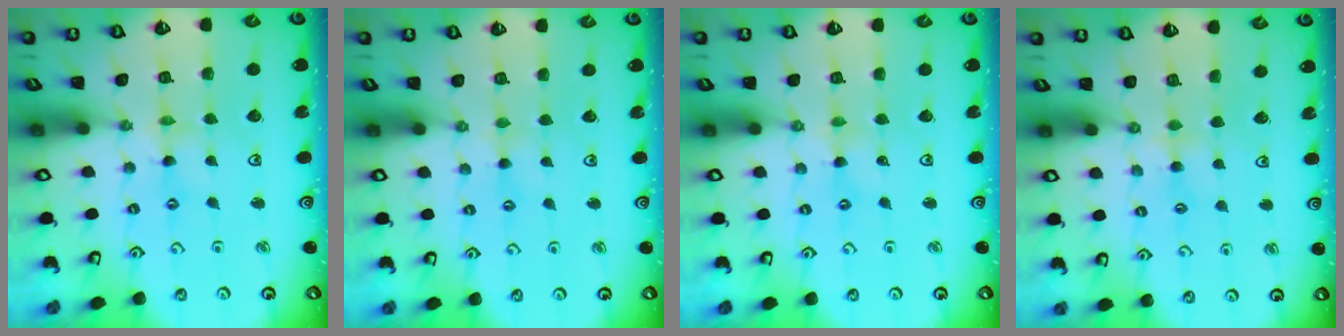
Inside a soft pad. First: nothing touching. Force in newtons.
{"total": 1.6, "press": 1.5, "slide": 0.3}
{"total": 0.0}
{"total": 2.7, "press": 2.6, "slide": 0.5}